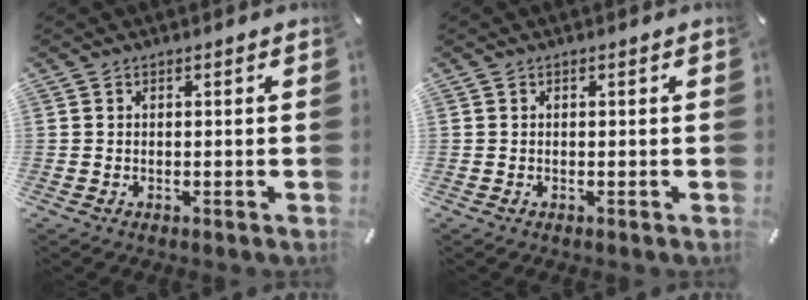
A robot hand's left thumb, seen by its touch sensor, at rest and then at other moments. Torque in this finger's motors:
{"motor_torque": [0.00, 0.00, -0.01, 0.01, 0.00]}